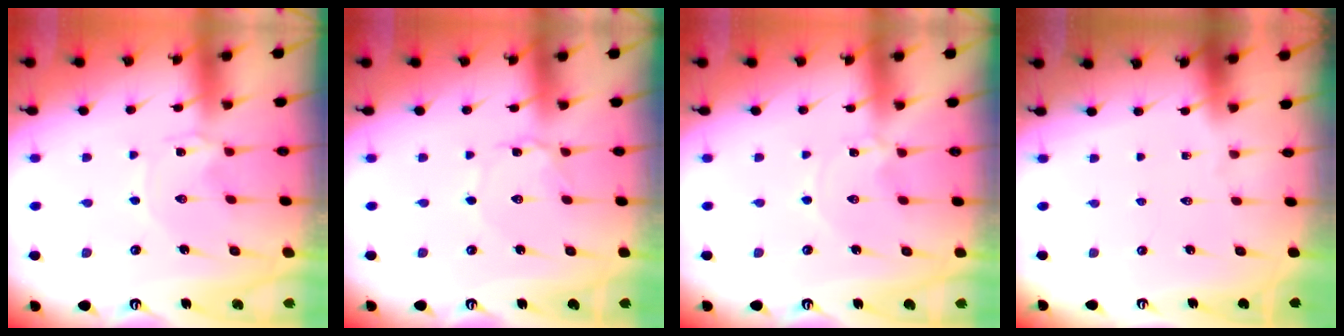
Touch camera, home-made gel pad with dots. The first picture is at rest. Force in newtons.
{"total": 0.7, "press": 0.7, "slide": 0.1}
{"total": 0.0}
{"total": 0.0}